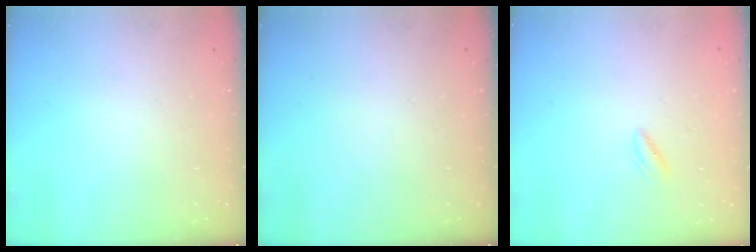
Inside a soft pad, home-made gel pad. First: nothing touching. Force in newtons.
{"total": 0.0}
{"total": 1.1, "press": 0.9, "slide": 0.7}